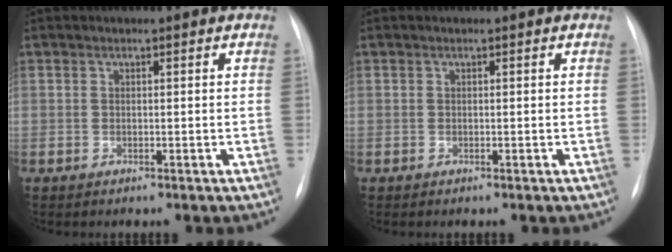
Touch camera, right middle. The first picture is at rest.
{"total": 0.0}